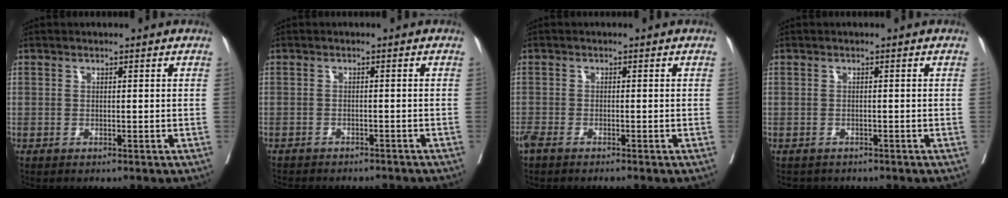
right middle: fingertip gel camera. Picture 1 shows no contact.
{"total": 9.0, "force": [-8.2, 2.4, 2.9], "torque": [-0.044, -0.004, -0.100]}
{"total": 3.1, "force": [-2.6, 0.5, 1.7], "torque": [-0.031, -0.007, -0.047]}
{"total": 2.6, "force": [-2.2, 1.2, 0.2], "torque": [-0.009, -0.002, -0.033]}